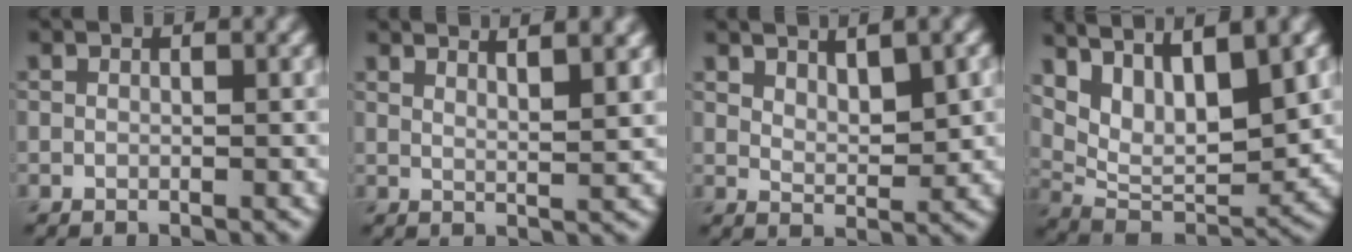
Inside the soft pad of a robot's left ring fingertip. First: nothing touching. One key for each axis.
{"total": 4.3, "fx": 3.3, "fy": 1.2, "fz": 2.6, "tx": -0.012, "ty": 0.019, "tz": 0.026}
{"total": 3.4, "fx": 2.1, "fy": 1.2, "fz": 2.4, "tx": -0.042, "ty": -0.003, "tz": 0.037}
{"total": 8.5, "fx": 4.3, "fy": 3.5, "fz": 6.4, "tx": -0.113, "ty": -0.008, "tz": 0.086}